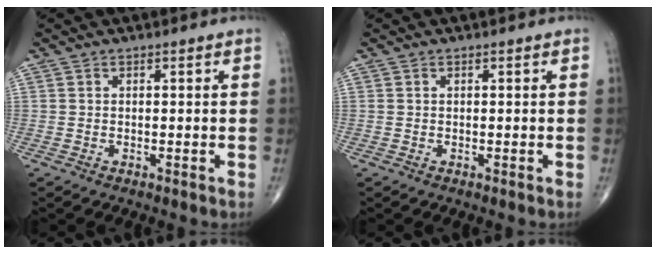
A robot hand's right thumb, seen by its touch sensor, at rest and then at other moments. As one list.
[{"total": 0.0}]